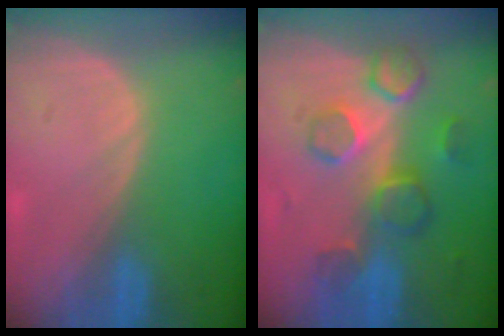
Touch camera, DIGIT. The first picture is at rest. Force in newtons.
{"total": 8.6, "press": 7.7, "slide": 3.8}